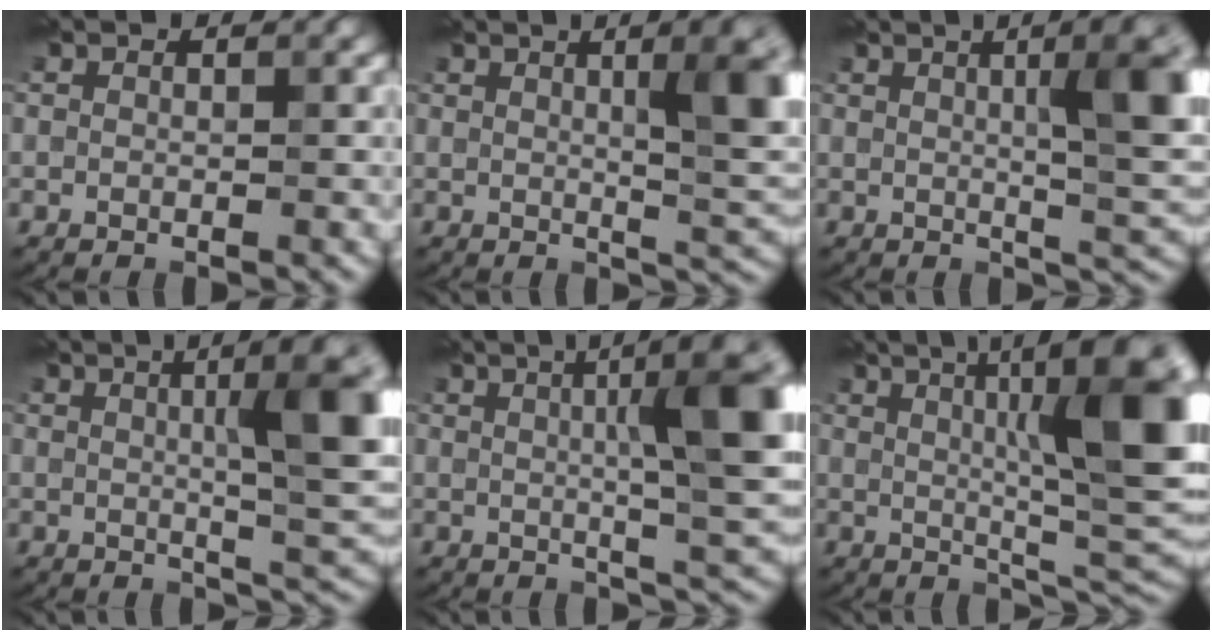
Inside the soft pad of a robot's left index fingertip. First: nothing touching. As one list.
[{"total": 5.0, "force": [1.2, 0.6, 4.8], "torque": [-0.066, -0.005, 0.032]}, {"total": 5.9, "force": [1.1, 0.6, 5.7], "torque": [-0.076, 0.000, 0.030]}, {"total": 7.1, "force": [1.2, 0.7, 7.0], "torque": [-0.088, 0.001, 0.033]}, {"total": 8.6, "force": [1.5, 0.9, 8.5], "torque": [-0.106, 0.010, 0.036]}, {"total": 11.2, "force": [2.3, 1.7, 10.8], "torque": [-0.134, 0.008, 0.050]}]